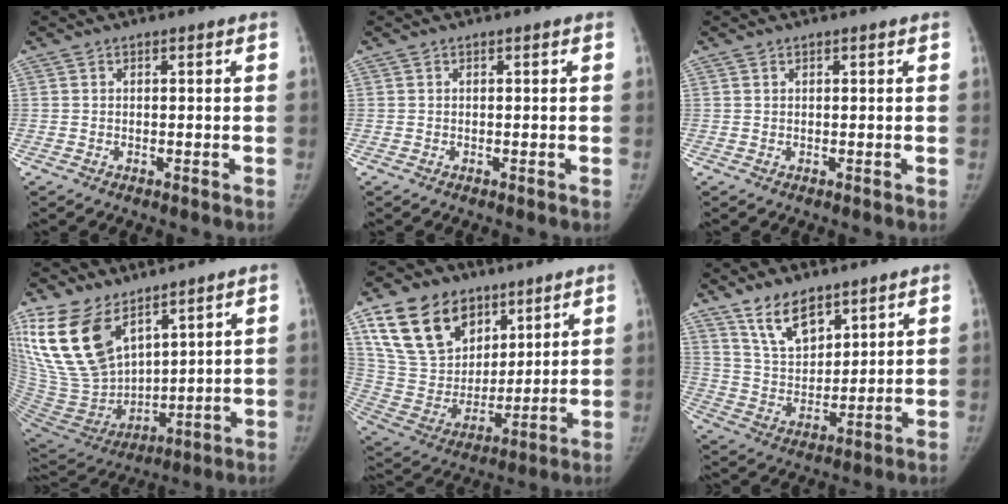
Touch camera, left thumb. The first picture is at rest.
{"total": 0.0}
{"total": 0.0}
{"total": 19.3, "force": [11.0, 10.6, 11.7], "torque": [-0.219, -0.058, 0.231]}
{"total": 20.9, "force": [11.2, 14.5, 10.1], "torque": [-0.161, -0.035, 0.215]}
{"total": 10.4, "force": [7.1, 5.3, 5.4], "torque": [-0.070, -0.046, 0.141]}